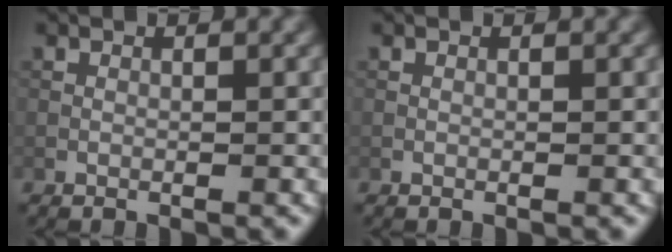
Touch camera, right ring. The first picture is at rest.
{"total": 0.0}